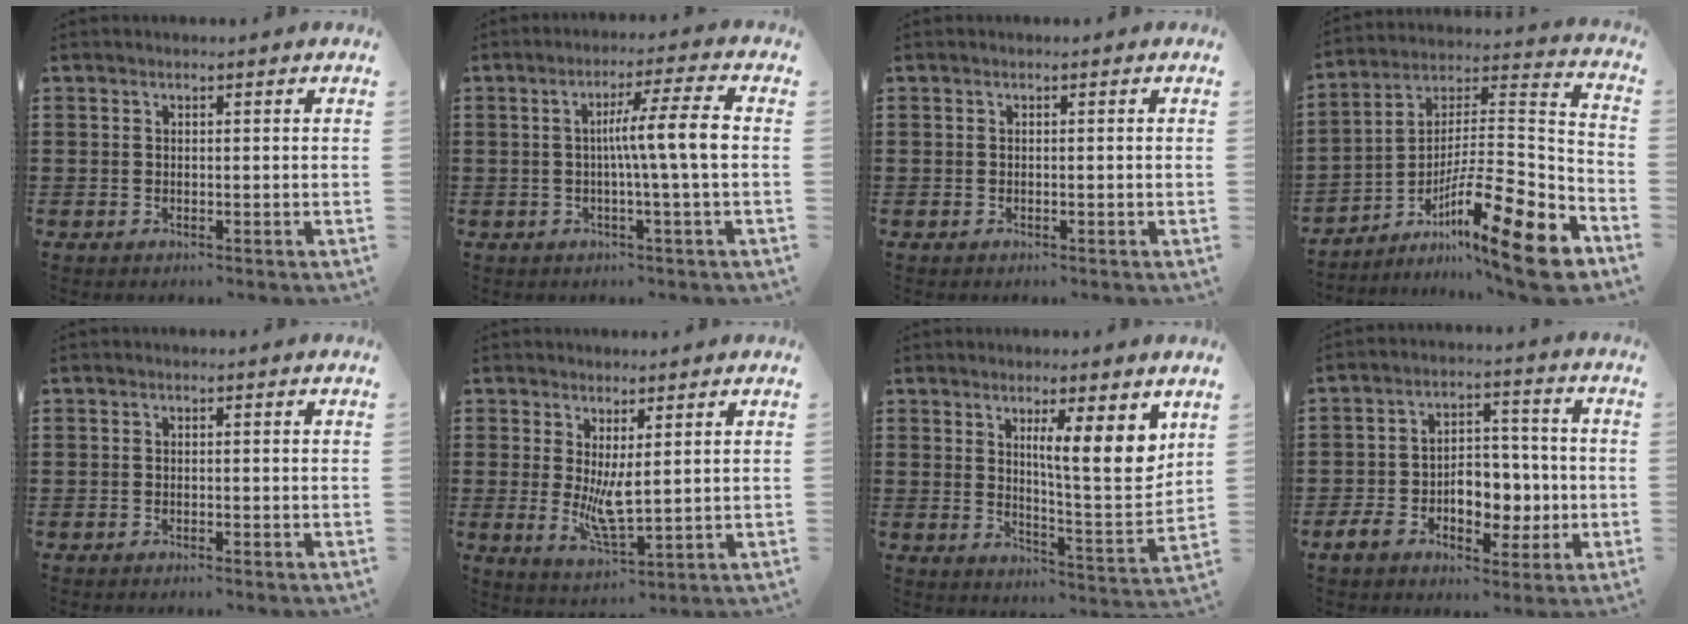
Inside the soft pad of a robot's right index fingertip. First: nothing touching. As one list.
[{"total": 7.1, "force": [-0.2, -0.5, 7.0], "torque": [-0.127, -0.001, -0.014]}, {"total": 0.0}, {"total": 16.1, "force": [-9.8, 2.1, 12.5], "torque": [-0.192, 0.014, -0.177]}, {"total": 0.6, "force": [-0.6, -0.2, 0.2], "torque": [-0.004, -0.003, -0.011]}, {"total": 5.1, "force": [1.0, 1.5, 4.8], "torque": [-0.090, -0.012, 0.018]}, {"total": 8.6, "force": [4.3, 1.2, 7.3], "torque": [-0.107, -0.028, 0.063]}, {"total": 7.9, "force": [-1.8, 6.0, 4.9], "torque": [-0.076, 0.008, -0.034]}]